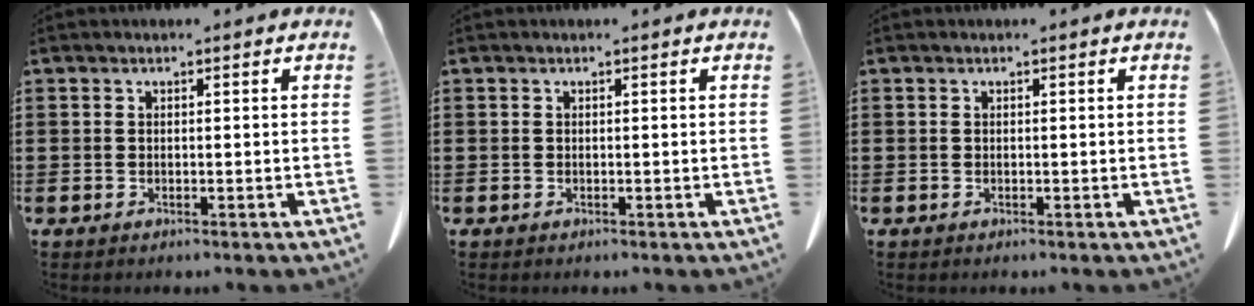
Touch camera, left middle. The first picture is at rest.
{"total": 0.0}
{"total": 0.0}